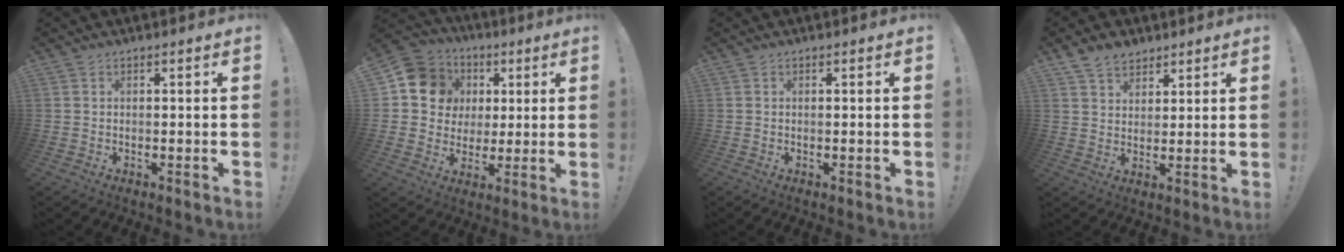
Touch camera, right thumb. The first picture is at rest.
{"total": 13.0, "force": [3.7, 11.7, 4.1], "torque": [-0.053, -0.007, 0.083]}
{"total": 0.0}
{"total": 6.6, "force": [4.8, 4.1, 1.9], "torque": [-0.037, -0.021, 0.095]}